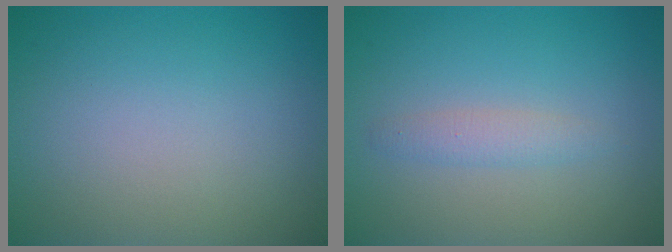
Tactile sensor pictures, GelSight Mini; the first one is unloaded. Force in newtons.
{"total": 1.5, "press": 1.5, "slide": 0.0}